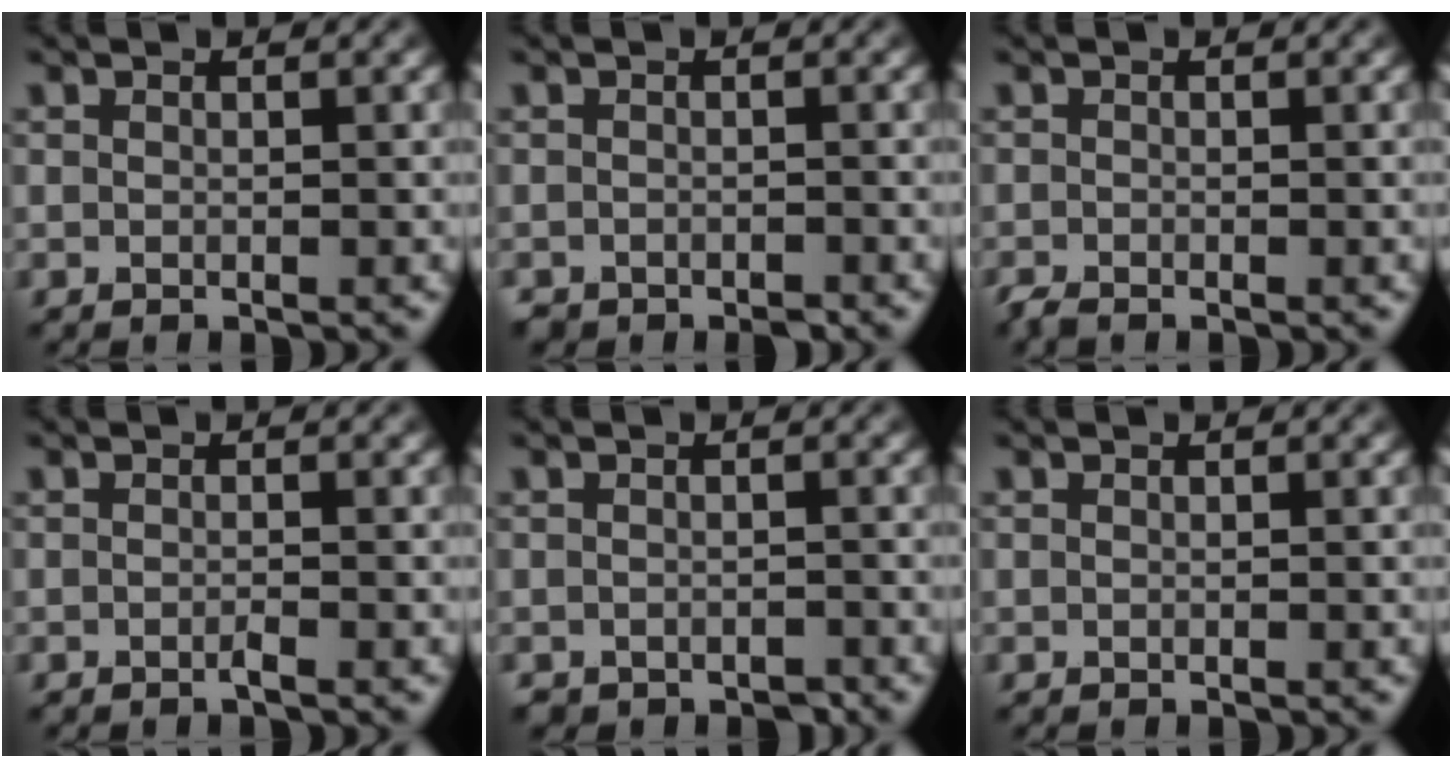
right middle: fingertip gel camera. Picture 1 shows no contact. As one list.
[{"total": 1.4, "force": [-1.3, 0.5, 0.1], "torque": [0.001, -0.003, -0.021]}, {"total": 0.9, "force": [-0.8, 0.2, 0.3], "torque": [-0.006, -0.004, -0.019]}, {"total": 0.6, "force": [-0.4, 0.0, 0.4], "torque": [-0.008, 0.000, -0.009]}, {"total": 1.3, "force": [-1.2, 0.5, 0.1], "torque": [0.002, -0.004, -0.019]}, {"total": 0.0}]